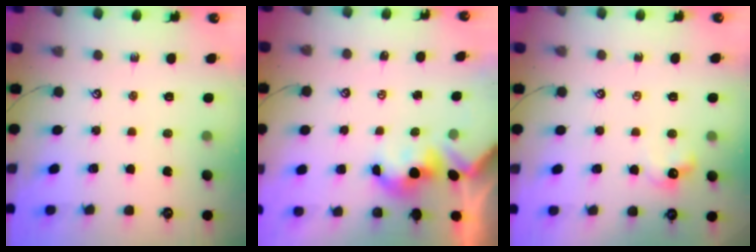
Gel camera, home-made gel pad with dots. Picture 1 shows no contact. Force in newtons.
{"total": 1.6, "press": 1.6, "slide": 0.3}
{"total": 4.1, "press": 4.1, "slide": 0.6}